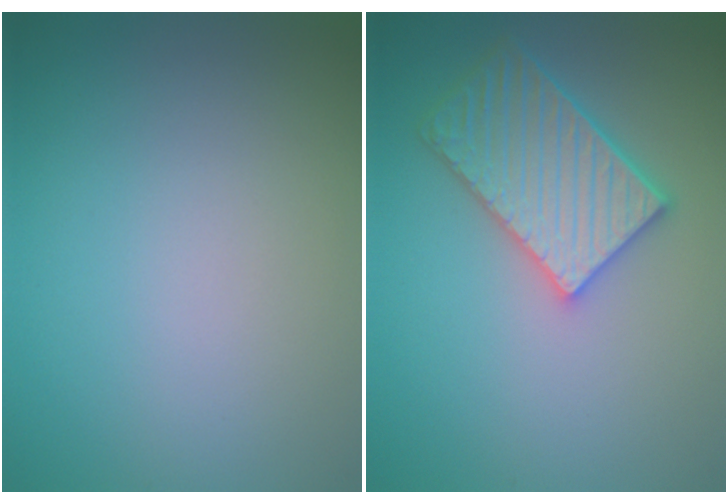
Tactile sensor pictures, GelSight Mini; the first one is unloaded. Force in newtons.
{"total": 4.8, "press": 4.3, "slide": 2.0}